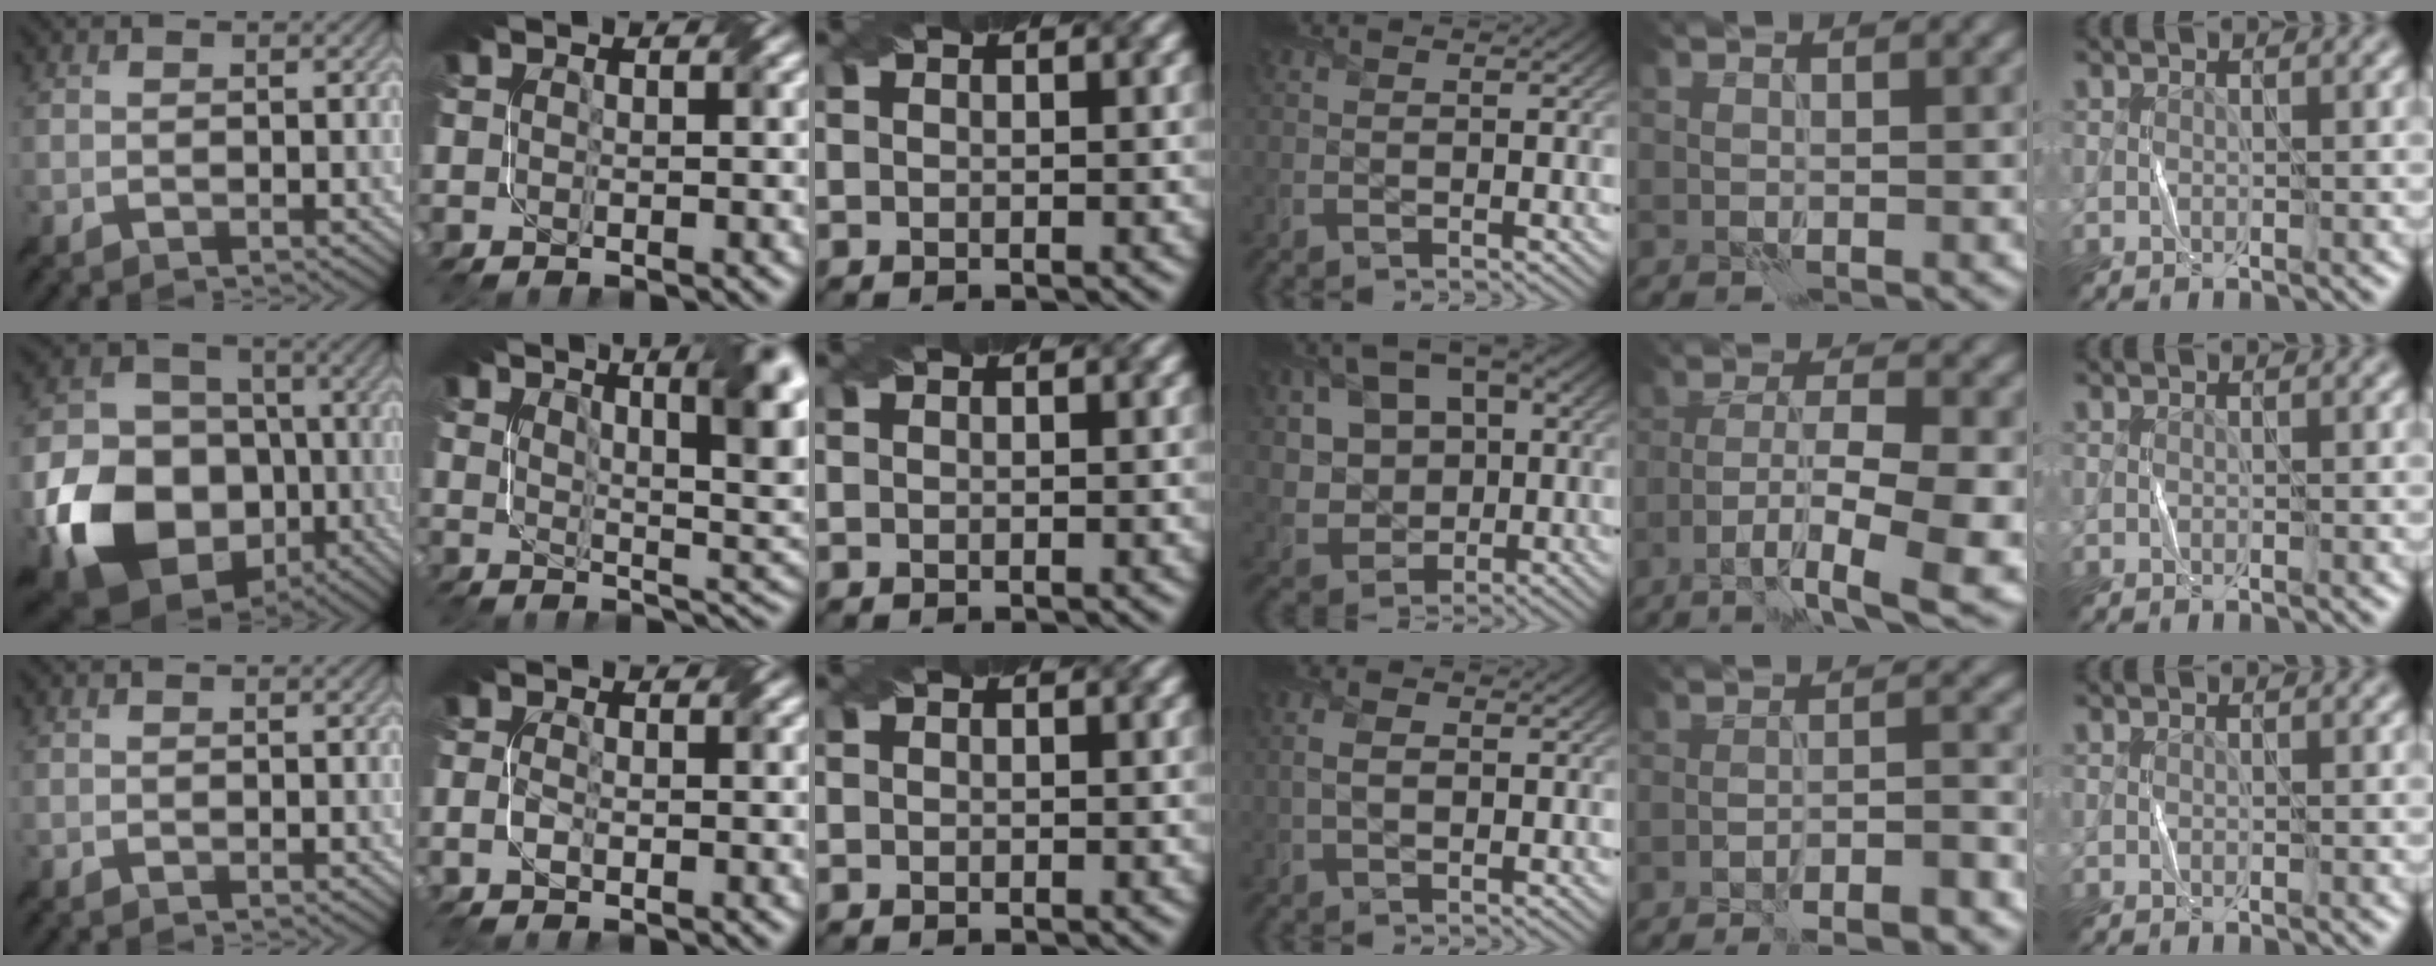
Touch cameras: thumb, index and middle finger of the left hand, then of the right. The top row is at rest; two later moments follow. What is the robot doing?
{"motion": "fold", "object": "bubble wrap"}